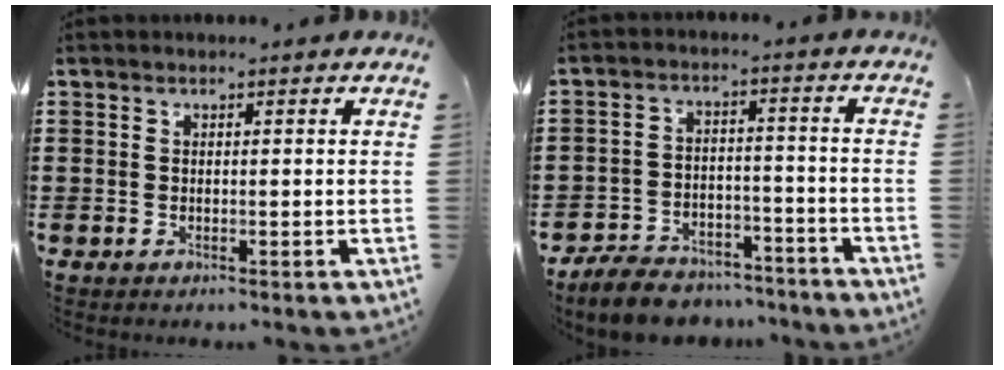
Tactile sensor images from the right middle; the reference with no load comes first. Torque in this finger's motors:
{"motor_torque": [1.28, -0.85, 0.39, 0.05]}